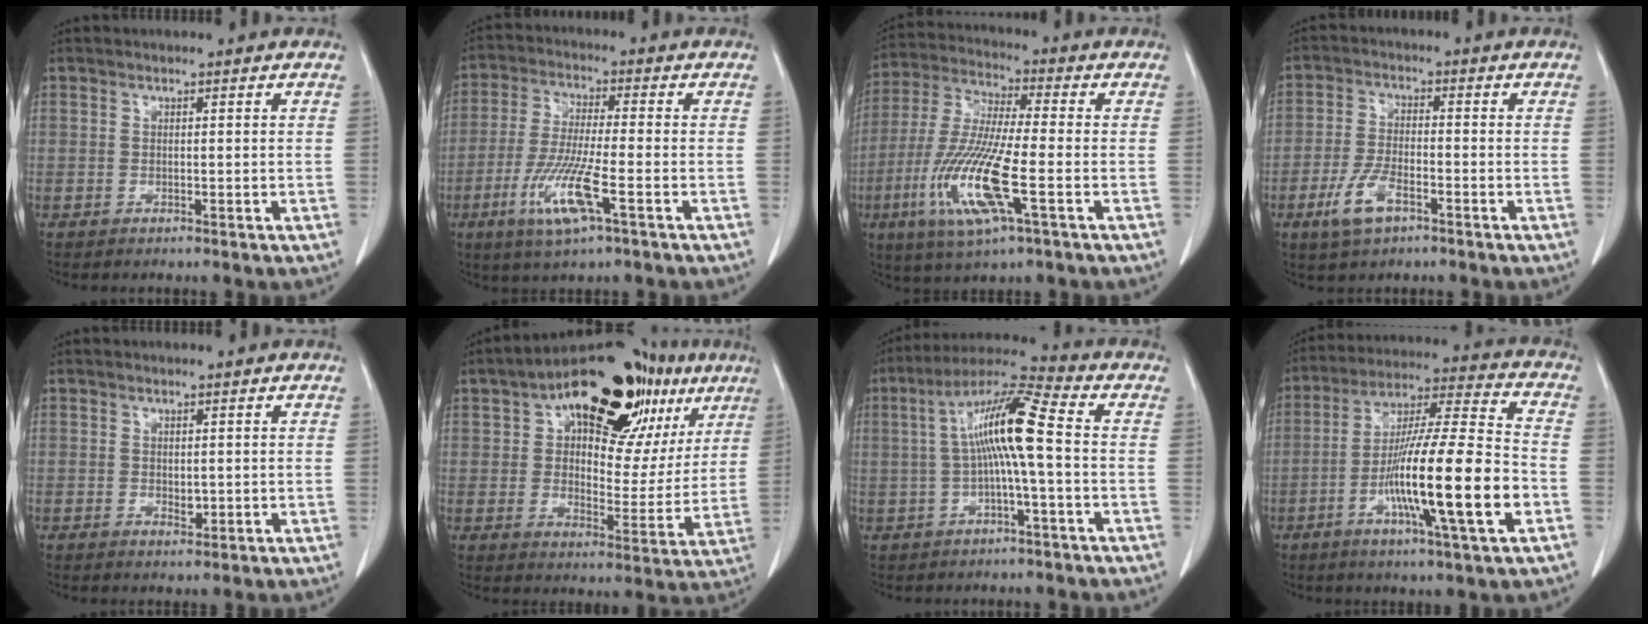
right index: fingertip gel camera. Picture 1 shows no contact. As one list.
[{"total": 10.2, "force": [-4.2, 0.7, 9.2], "torque": [-0.191, -0.020, -0.081]}, {"total": 14.6, "force": [-4.7, 1.5, 13.8], "torque": [-0.294, -0.022, -0.091]}, {"total": 6.6, "force": [-3.4, 2.6, 4.9], "torque": [-0.109, -0.004, -0.064]}, {"total": 1.3, "force": [0.0, 0.8, 1.0], "torque": [-0.015, -0.004, 0.003]}, {"total": 24.9, "force": [12.5, 11.6, 18.1], "torque": [-0.266, 0.057, 0.184]}, {"total": 10.8, "force": [0.2, 0.3, 10.8], "torque": [-0.200, 0.029, -0.002]}, {"total": 18.9, "force": [-5.6, 0.5, 18.1], "torque": [-0.315, -0.010, -0.099]}]